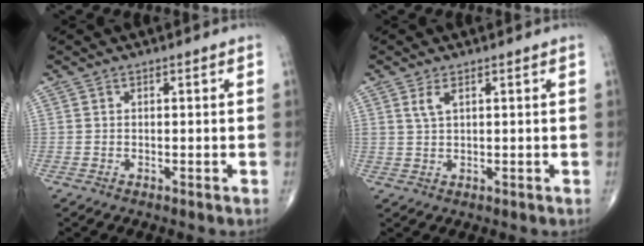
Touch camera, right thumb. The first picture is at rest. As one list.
[{"total": 2.3, "force": [1.2, 0.9, 1.8], "torque": [-0.041, 0.000, 0.031]}]